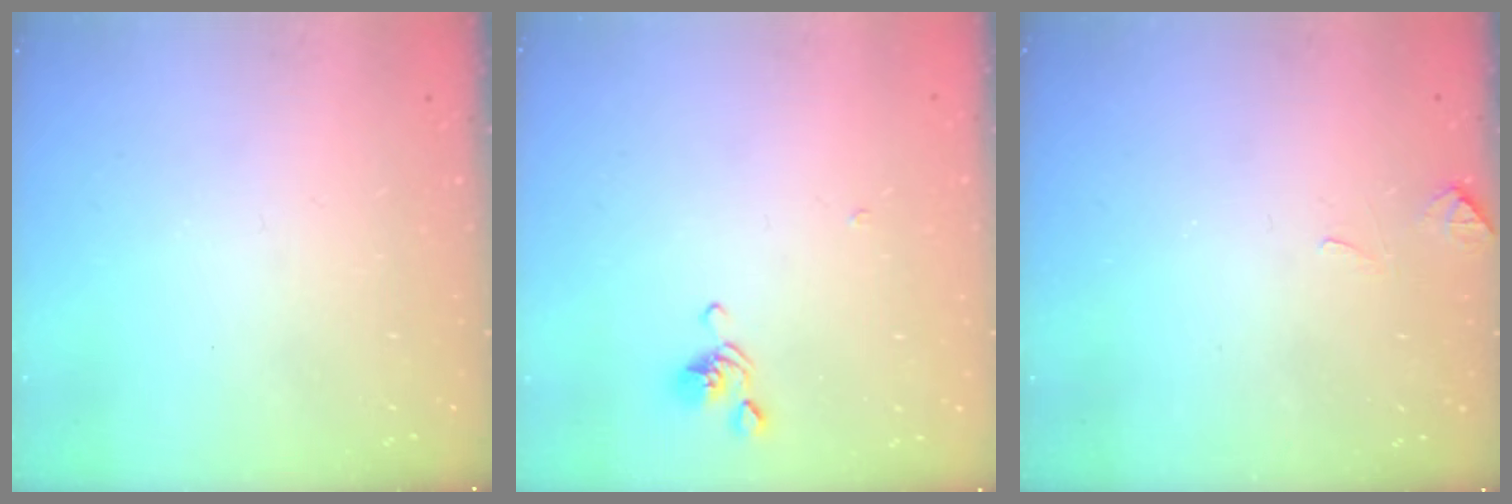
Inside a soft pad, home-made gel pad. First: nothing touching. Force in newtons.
{"total": 2.6, "press": 2.6, "slide": 0.6}
{"total": 3.4, "press": 3.3, "slide": 0.7}